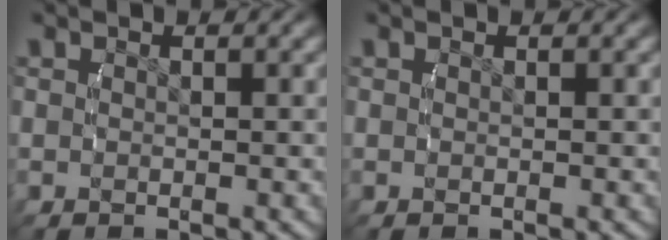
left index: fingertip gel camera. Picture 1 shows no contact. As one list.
[{"total": 0.0}]